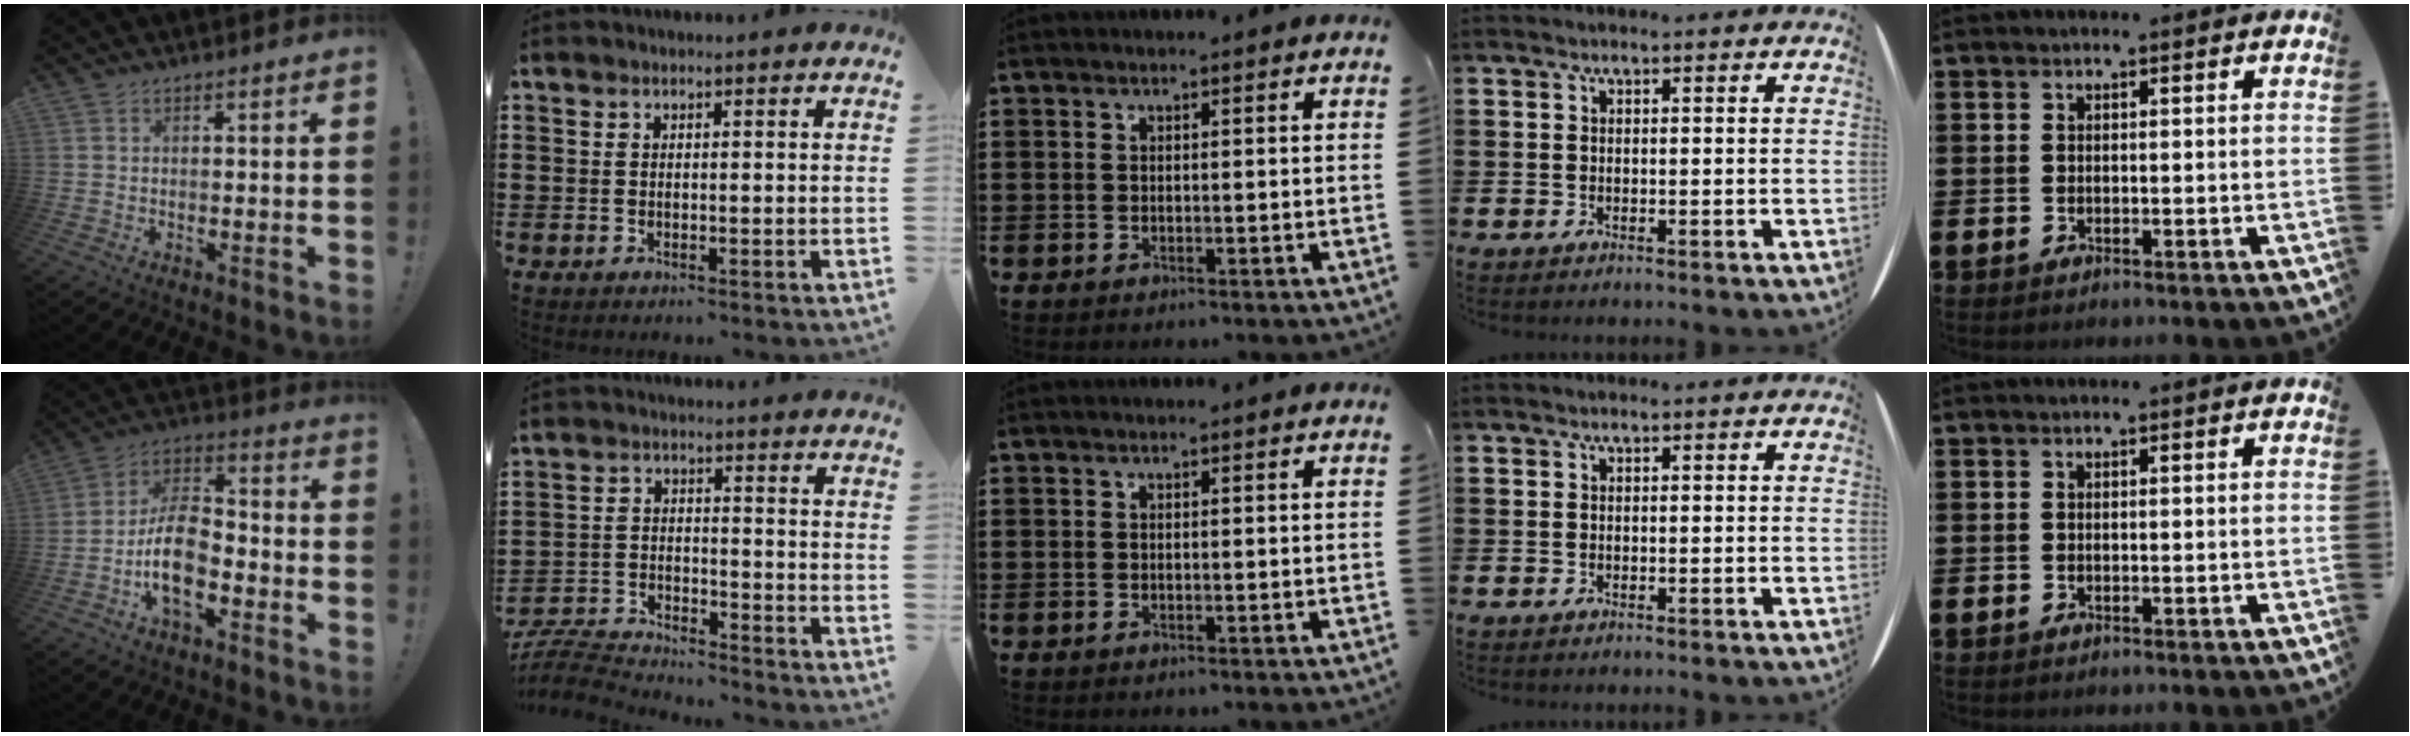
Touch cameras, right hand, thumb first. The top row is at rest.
{"thumb": {"total": 13.5, "force": [-5.2, 7.9, 9.6], "torque": [-0.189, 0.029, -0.088]}, "index": {"total": 6.1, "force": [-6.1, 0.5, 0.8], "torque": [-0.037, 0.001, -0.126]}}